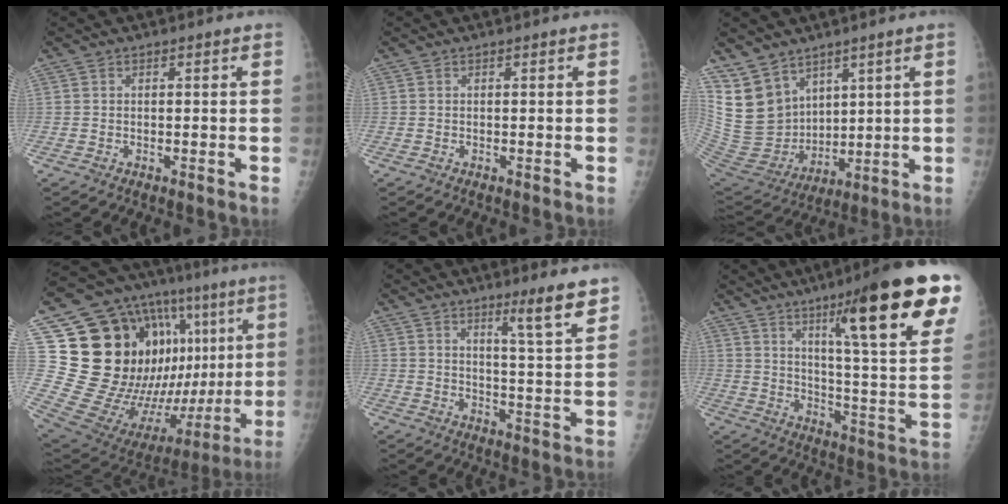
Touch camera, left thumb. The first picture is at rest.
{"total": 0.0}
{"total": 13.2, "force": [8.7, 8.8, 4.8], "torque": [-0.068, -0.046, 0.202]}
{"total": 36.6, "force": [7.9, 15.9, 32.0], "torque": [-0.448, 0.010, 0.150]}
{"total": 8.1, "force": [5.8, 0.3, 5.7], "torque": [-0.073, -0.048, 0.084]}
{"total": 26.1, "force": [14.2, 3.7, 21.6], "torque": [-0.280, -0.052, 0.211]}